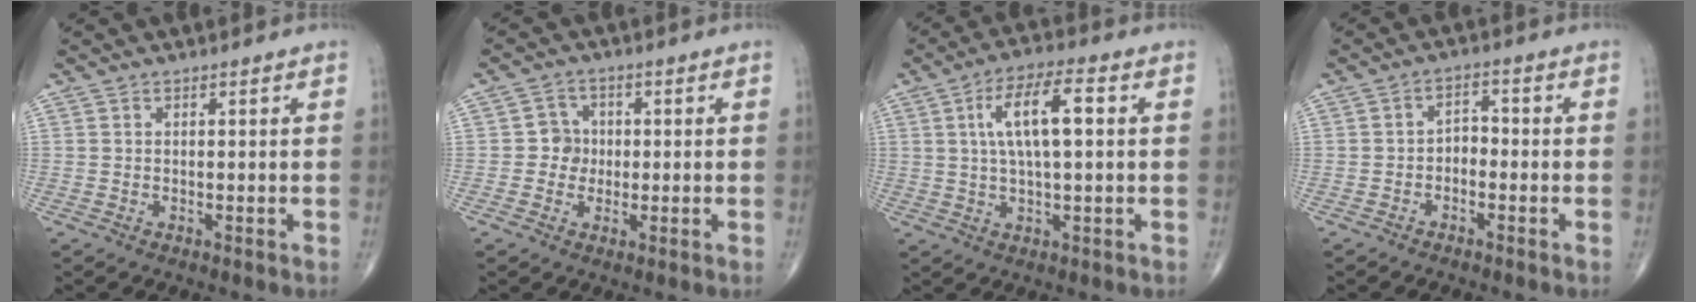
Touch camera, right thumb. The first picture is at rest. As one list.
[{"total": 4.0, "force": [-0.1, 3.8, 1.3], "torque": [0.007, 0.010, -0.010]}, {"total": 10.5, "force": [2.0, 3.4, 9.7], "torque": [-0.177, 0.015, 0.033]}, {"total": 3.0, "force": [-1.2, 2.0, 1.9], "torque": [-0.017, 0.024, -0.030]}]